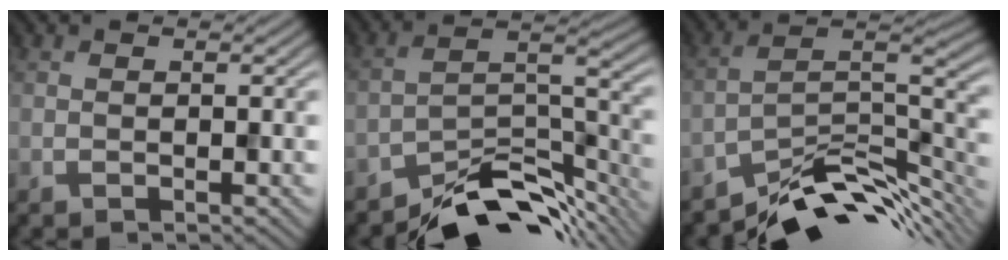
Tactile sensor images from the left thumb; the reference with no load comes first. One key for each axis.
{"total": 11.0, "fx": -9.0, "fy": 3.5, "fz": 5.3, "tx": -0.072, "ty": -0.005, "tz": -0.159}
{"total": 10.9, "fx": -8.1, "fy": 3.8, "fz": 6.3, "tx": -0.094, "ty": -0.001, "tz": -0.145}